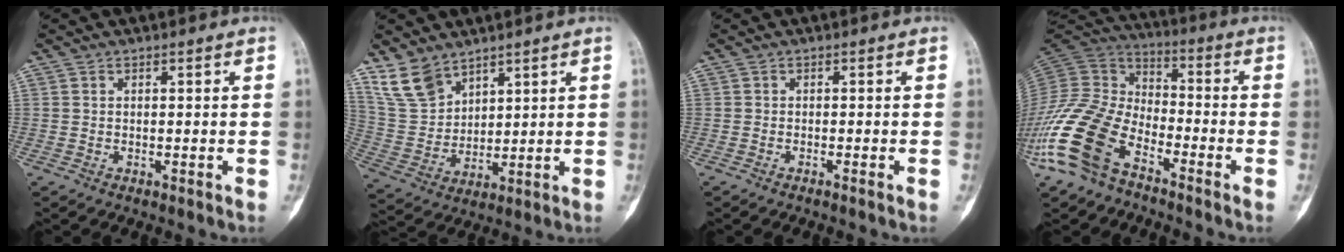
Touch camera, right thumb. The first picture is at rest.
{"total": 9.0, "force": [6.9, 4.9, 3.2], "torque": [-0.058, -0.031, 0.157]}
{"total": 0.8, "force": [-0.5, -0.3, 0.6], "torque": [-0.010, 0.005, -0.009]}
{"total": 17.7, "force": [-9.8, 9.6, 11.2], "torque": [-0.233, 0.060, -0.202]}